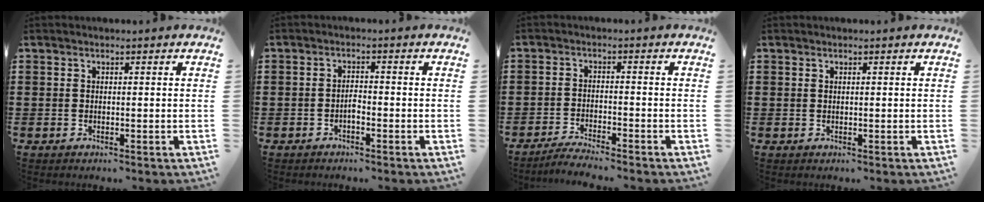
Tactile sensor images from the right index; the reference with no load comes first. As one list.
[{"total": 1.6, "force": [-1.0, 0.6, 1.1], "torque": [-0.022, 0.002, -0.019]}, {"total": 3.0, "force": [-2.9, -0.2, 0.5], "torque": [-0.009, 0.001, -0.059]}, {"total": 0.0}]